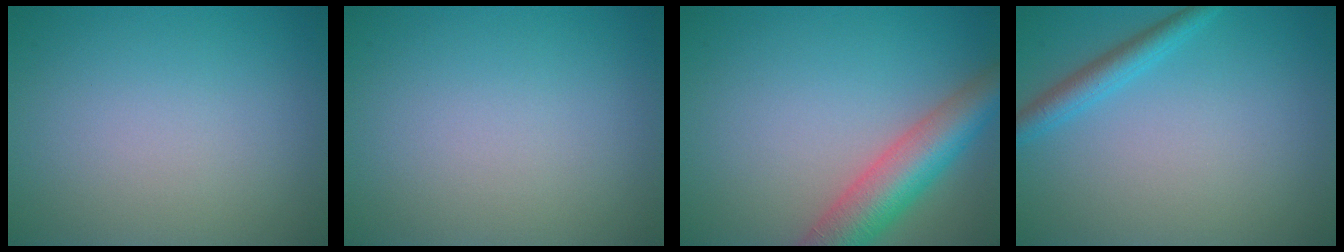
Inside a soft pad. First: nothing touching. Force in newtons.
{"total": 0.0}
{"total": 6.7, "press": 6.7, "slide": 0.3}
{"total": 2.3, "press": 2.3, "slide": 0.2}